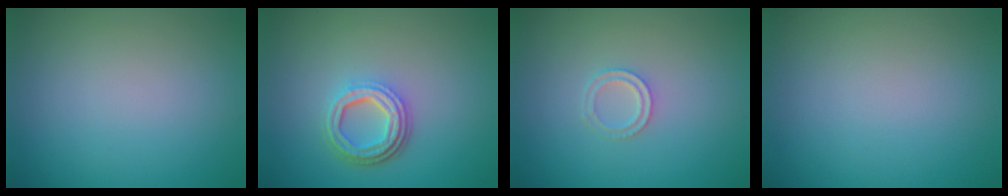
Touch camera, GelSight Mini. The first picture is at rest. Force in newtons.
{"total": 4.2, "press": 3.1, "slide": 2.7}
{"total": 1.4, "press": 1.4, "slide": 0.3}
{"total": 0.0}